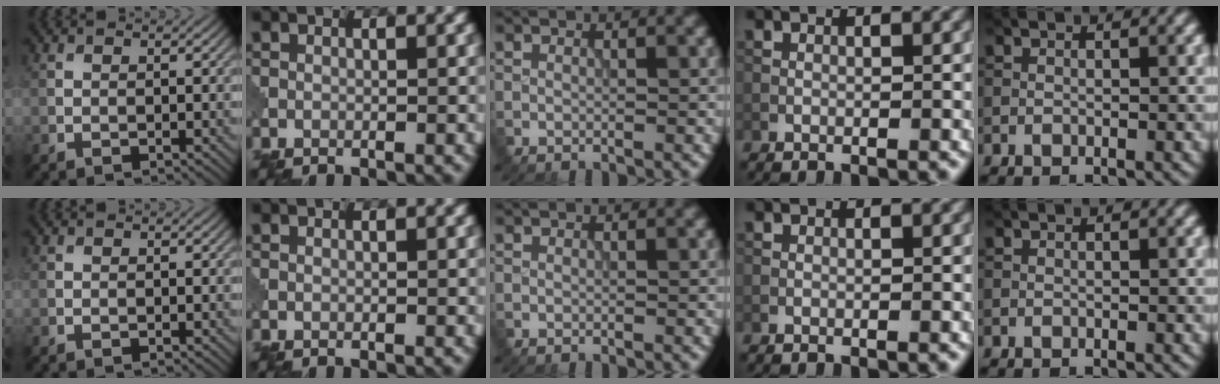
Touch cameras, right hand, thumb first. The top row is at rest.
{}